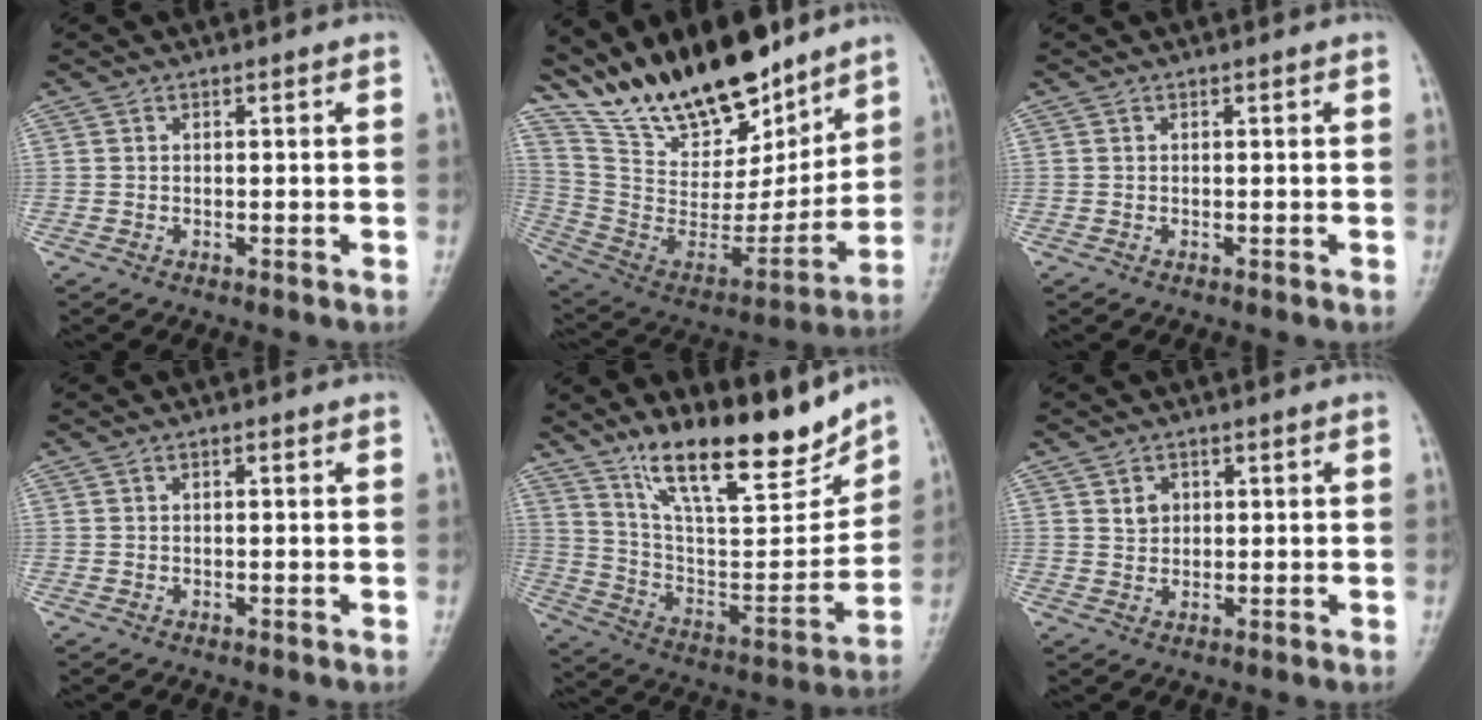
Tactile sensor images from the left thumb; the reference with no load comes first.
{"total": 24.2, "force": [18.9, 8.9, 12.2], "torque": [-0.178, -0.086, 0.334]}
{"total": 0.0}
{"total": 0.7, "force": [0.2, 0.3, 0.5], "torque": [-0.006, 0.002, 0.001]}
{"total": 22.2, "force": [15.5, 6.7, 14.3], "torque": [-0.196, -0.067, 0.268]}
{"total": 2.8, "force": [1.0, 2.3, 1.3], "torque": [-0.008, -0.005, 0.018]}